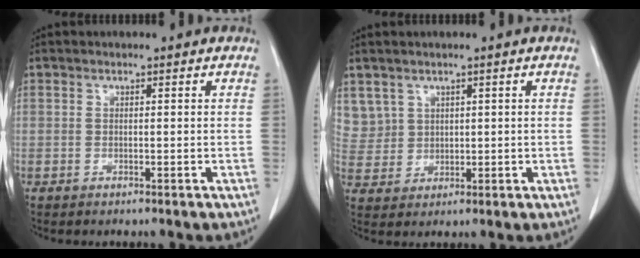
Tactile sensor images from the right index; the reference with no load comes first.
{"total": 5.6, "force": [3.0, 4.8, 0.1], "torque": [-0.005, 0.012, 0.074]}